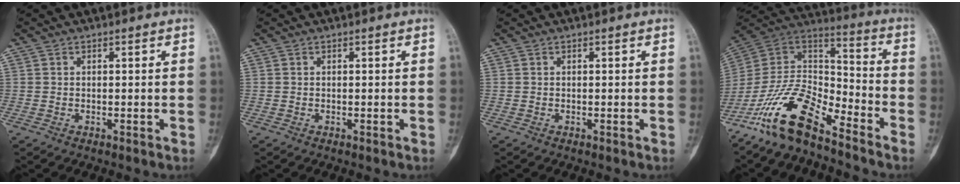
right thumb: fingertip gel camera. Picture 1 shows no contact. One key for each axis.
{"total": 0.0}
{"total": 0.0}
{"total": 16.2, "fx": -11.7, "fy": 5.7, "fz": 9.7, "tx": -0.162, "ty": 0.089, "tz": -0.226}